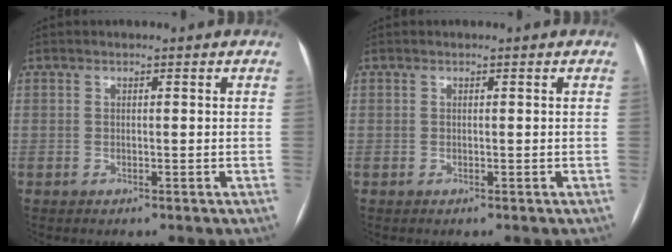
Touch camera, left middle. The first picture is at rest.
{"total": 0.0}